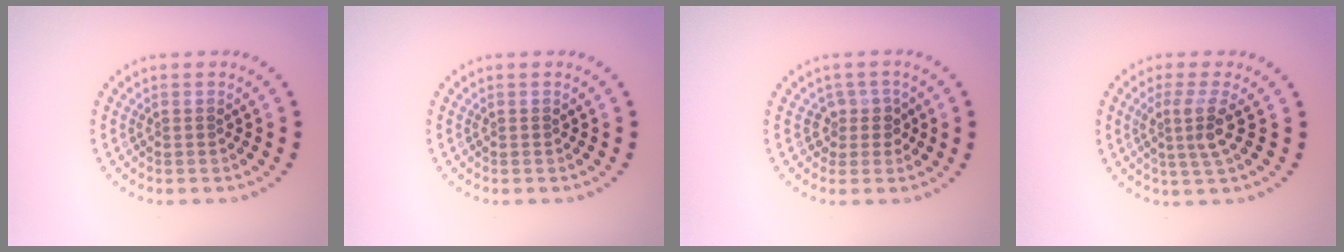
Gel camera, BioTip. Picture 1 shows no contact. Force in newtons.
{"total": 0.0}
{"total": 1.9, "press": 1.4, "slide": 1.3}
{"total": 2.7, "press": 2.0, "slide": 1.8}